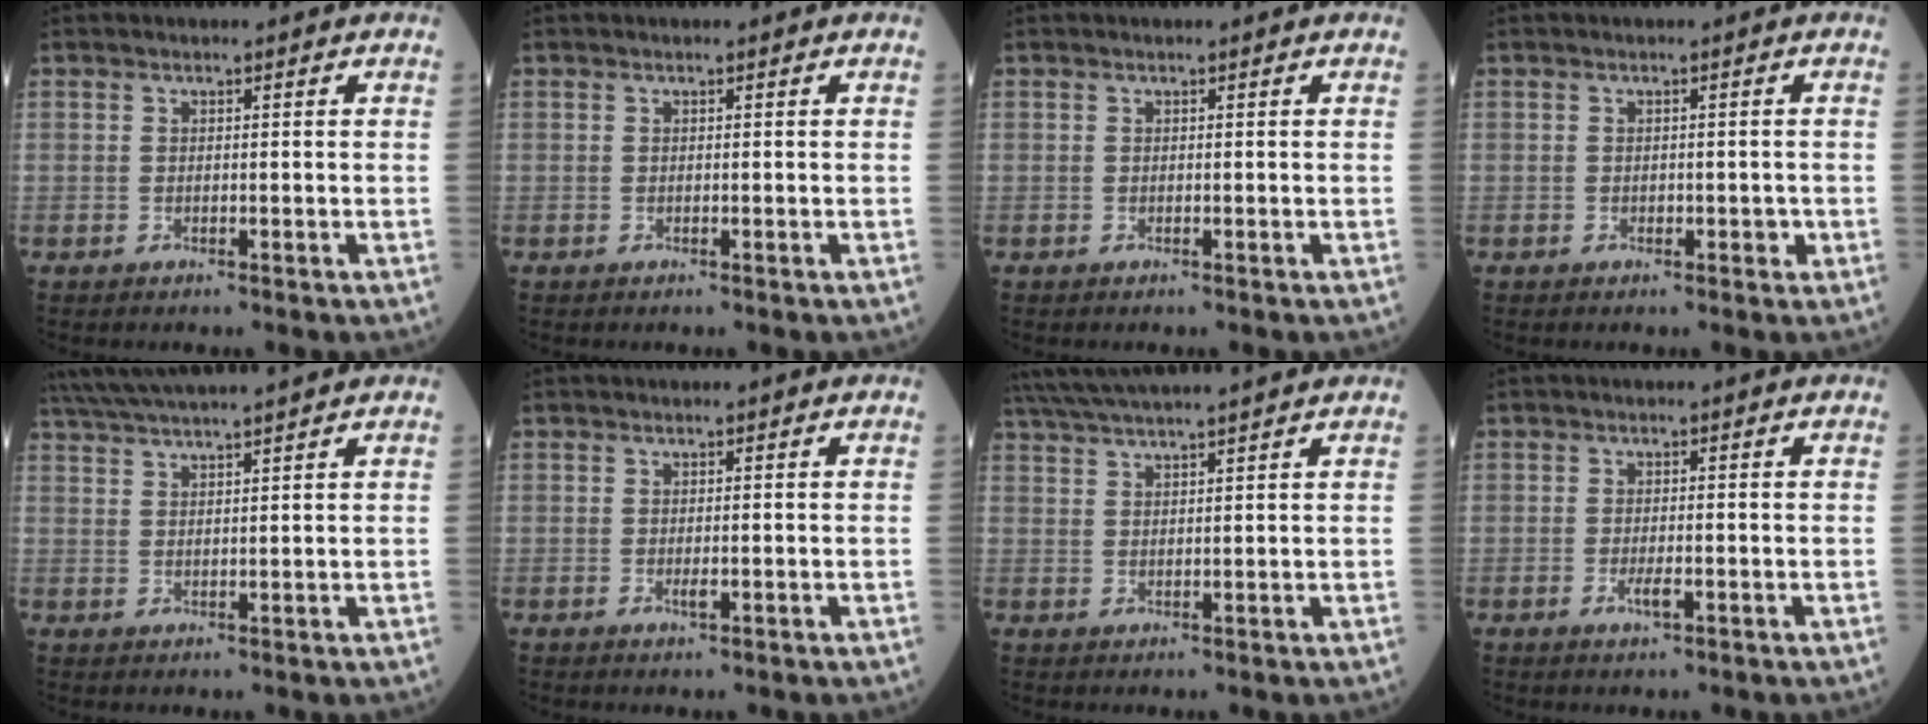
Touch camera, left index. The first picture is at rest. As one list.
[{"total": 0.0}, {"total": 0.0}, {"total": 1.3, "force": [-0.4, 0.9, 0.9], "torque": [-0.009, 0.001, -0.007]}, {"total": 10.1, "force": [9.0, -1.0, 4.6], "torque": [-0.082, 0.028, 0.141]}, {"total": 0.9, "force": [-0.2, 0.3, 0.8], "torque": [-0.011, -0.005, -0.003]}, {"total": 11.2, "force": [9.9, -1.0, 5.1], "torque": [-0.092, 0.029, 0.150]}, {"total": 1.7, "force": [-0.8, 0.4, 1.5], "torque": [-0.029, -0.005, -0.014]}]